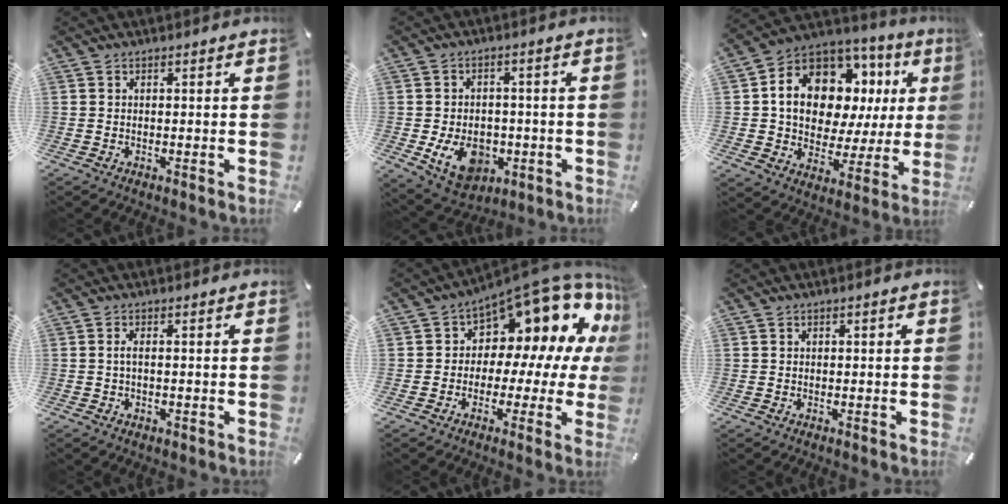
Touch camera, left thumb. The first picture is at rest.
{"total": 11.4, "force": [-3.4, 8.4, 6.9], "torque": [-0.116, 0.005, -0.058]}
{"total": 15.9, "force": [5.3, 11.5, 9.6], "torque": [-0.166, -0.038, 0.097]}
{"total": 2.1, "force": [-0.2, 0.9, 1.9], "torque": [-0.034, 0.001, -0.004]}
{"total": 14.2, "force": [8.4, 7.6, 8.6], "torque": [-0.118, -0.091, 0.138]}
{"total": 0.6, "force": [0.1, 0.3, 0.5], "torque": [-0.008, 0.002, 0.000]}